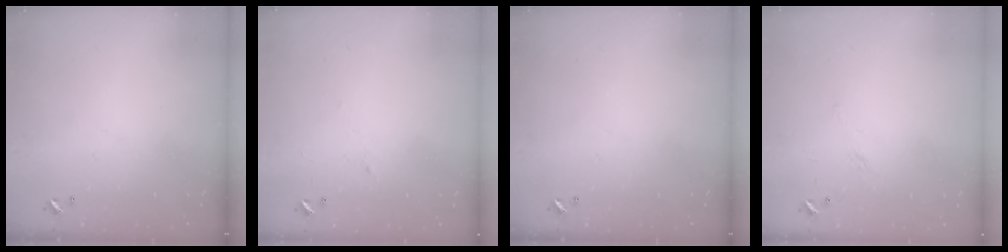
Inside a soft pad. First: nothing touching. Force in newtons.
{"total": 1.2, "press": 1.1, "slide": 0.5}
{"total": 0.0}
{"total": 4.9, "press": 4.8, "slide": 0.9}